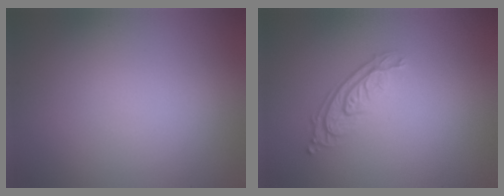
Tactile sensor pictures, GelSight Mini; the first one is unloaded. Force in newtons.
{"total": 3.0, "press": 2.2, "slide": 2.0}